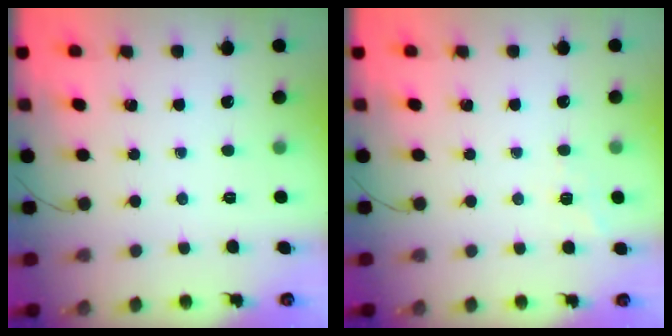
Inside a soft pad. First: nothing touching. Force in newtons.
{"total": 7.0, "press": 6.8, "slide": 1.7}